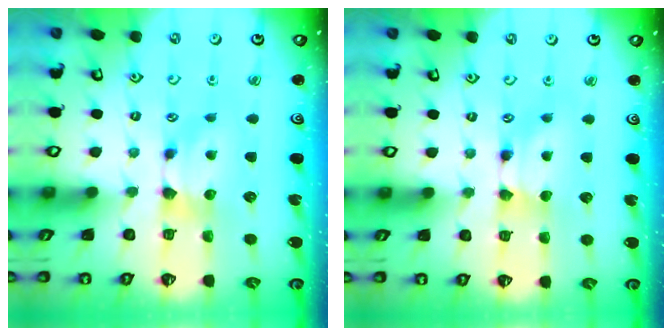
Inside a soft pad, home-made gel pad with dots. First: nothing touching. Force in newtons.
{"total": 1.5, "press": 1.5, "slide": 0.2}